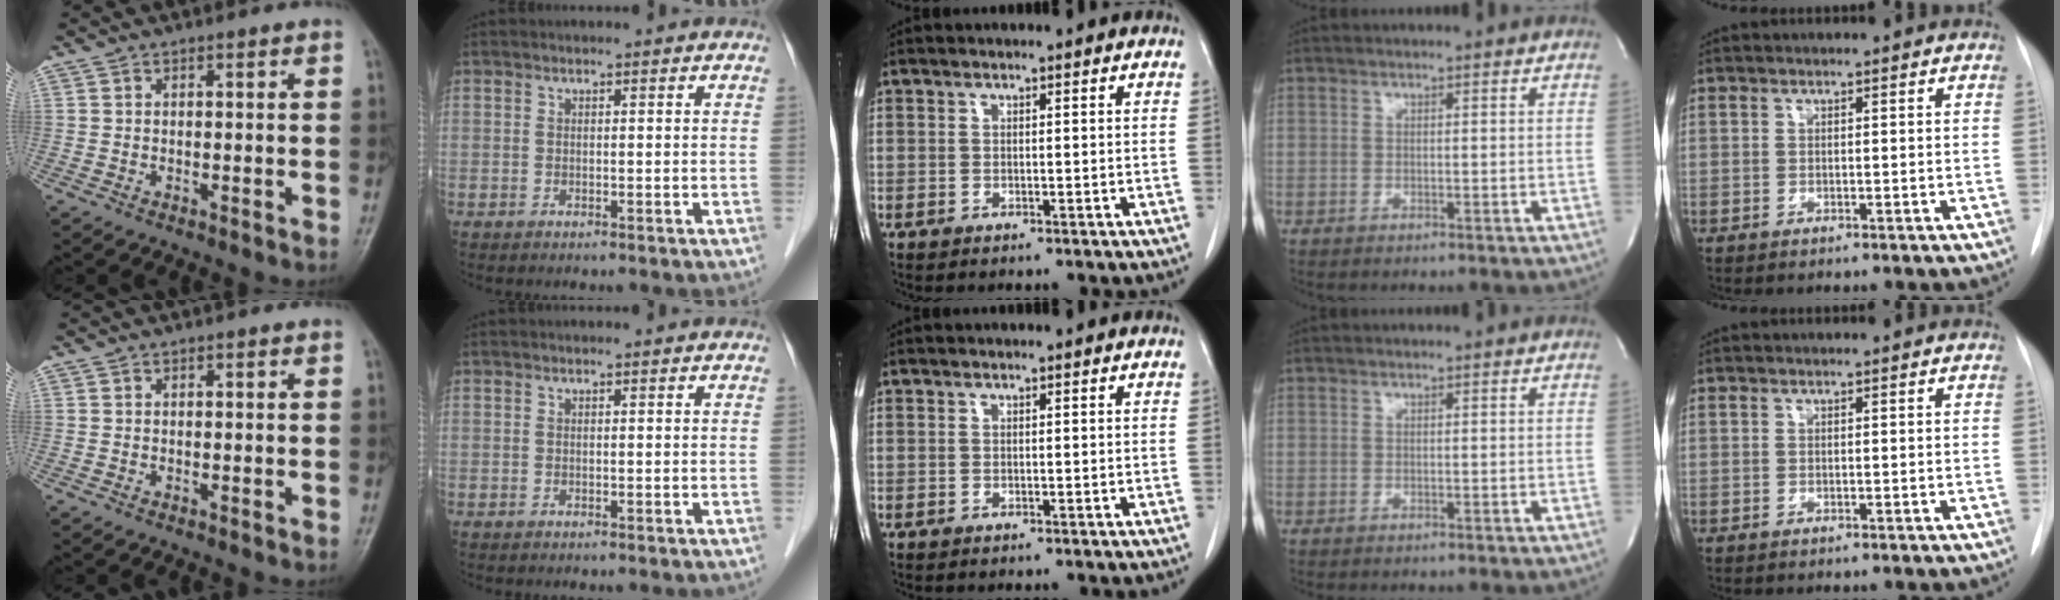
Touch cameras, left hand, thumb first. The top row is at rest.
{}